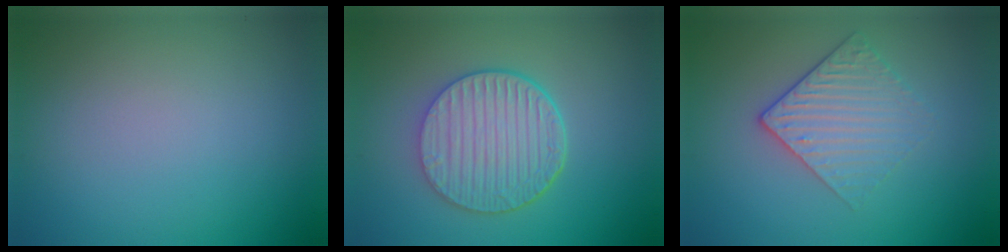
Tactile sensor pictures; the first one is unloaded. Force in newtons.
{"total": 6.3, "press": 4.6, "slide": 4.3}
{"total": 3.0, "press": 2.6, "slide": 1.6}